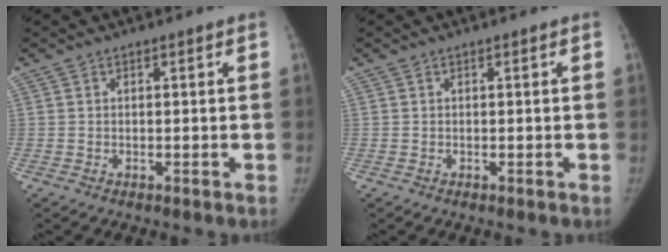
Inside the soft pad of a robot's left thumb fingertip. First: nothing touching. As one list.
[{"total": 0.0}]